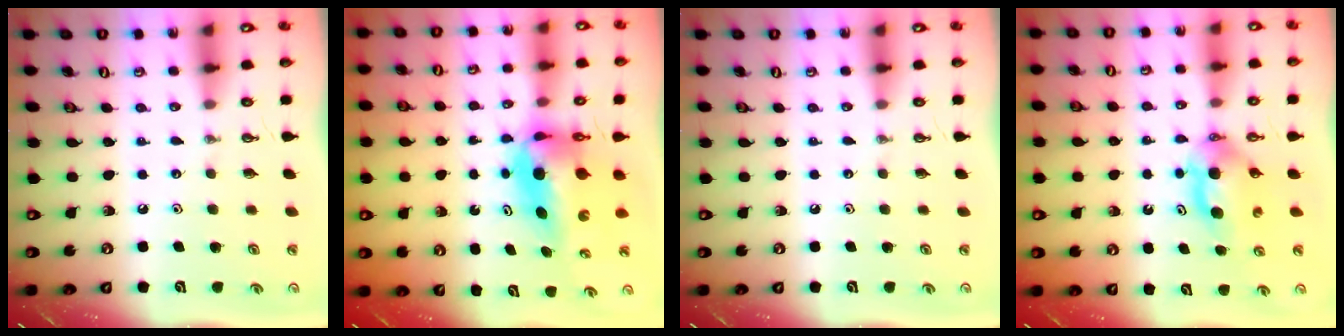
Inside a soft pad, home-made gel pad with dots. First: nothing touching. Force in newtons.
{"total": 8.3, "press": 7.9, "slide": 2.5}
{"total": 0.0}
{"total": 6.2, "press": 5.6, "slide": 2.7}